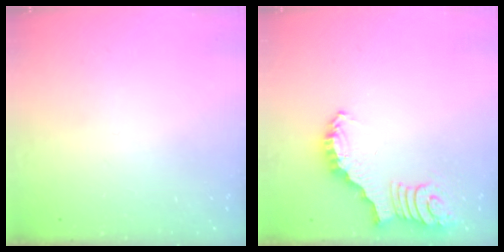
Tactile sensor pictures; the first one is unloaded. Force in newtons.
{"total": 2.7, "press": 2.7, "slide": 0.5}